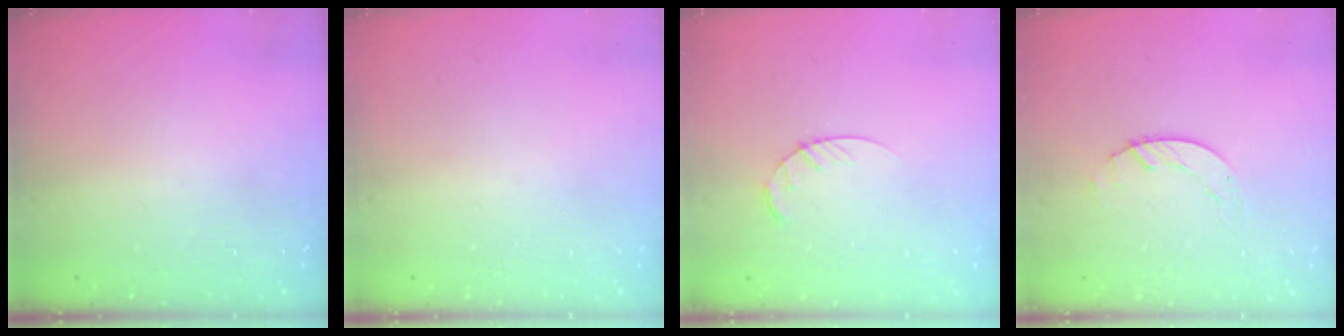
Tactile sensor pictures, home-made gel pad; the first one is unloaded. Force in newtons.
{"total": 0.0}
{"total": 4.5, "press": 4.5, "slide": 0.5}
{"total": 0.8, "press": 0.8, "slide": 0.2}